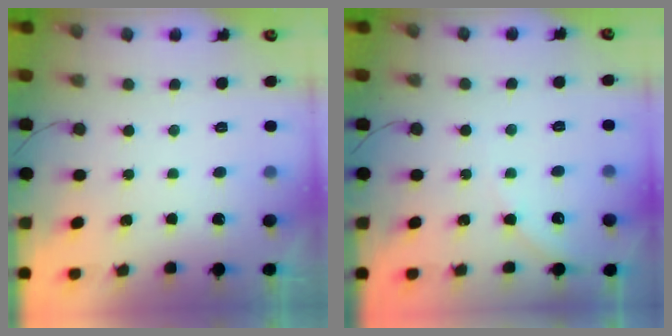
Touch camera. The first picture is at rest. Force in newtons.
{"total": 3.6, "press": 3.5, "slide": 0.5}